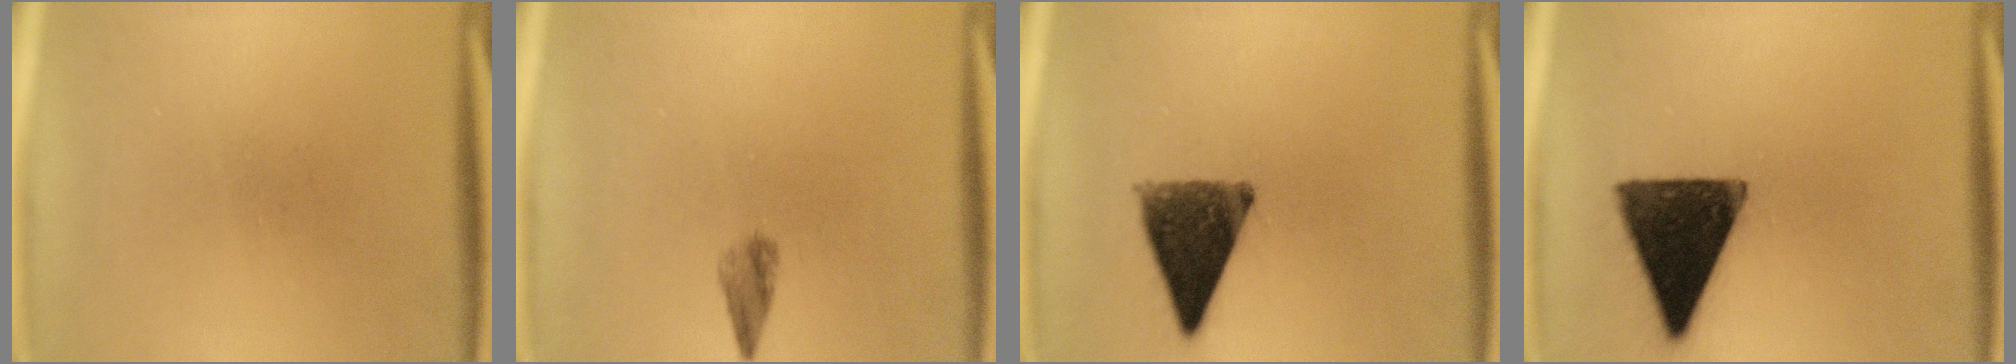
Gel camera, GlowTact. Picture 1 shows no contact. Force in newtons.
{"total": 2.0}
{"total": 10.4}
{"total": 14.9}